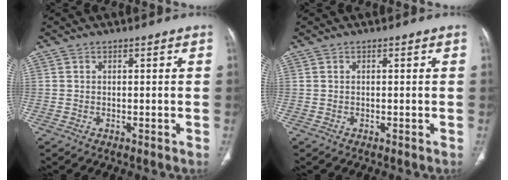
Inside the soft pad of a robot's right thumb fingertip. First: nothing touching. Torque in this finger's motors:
{"motor_torque": [0.00, 0.00, -0.06, 0.02, 0.00]}